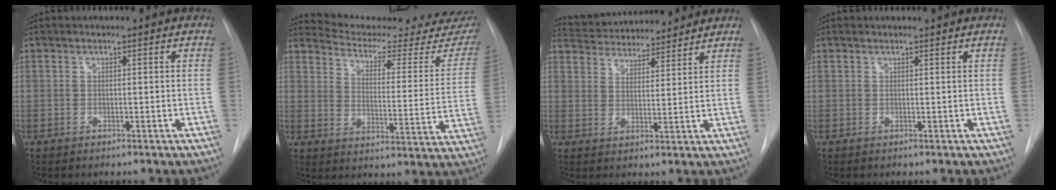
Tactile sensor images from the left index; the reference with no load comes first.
{"total": 21.3, "force": [20.2, 2.4, 6.3], "torque": [-0.081, -0.086, 0.249]}
{"total": 13.8, "force": [13.0, 2.7, 3.6], "torque": [-0.058, 0.026, 0.197]}
{"total": 1.6, "force": [1.6, 0.2, 0.2], "torque": [-0.010, 0.017, 0.021]}